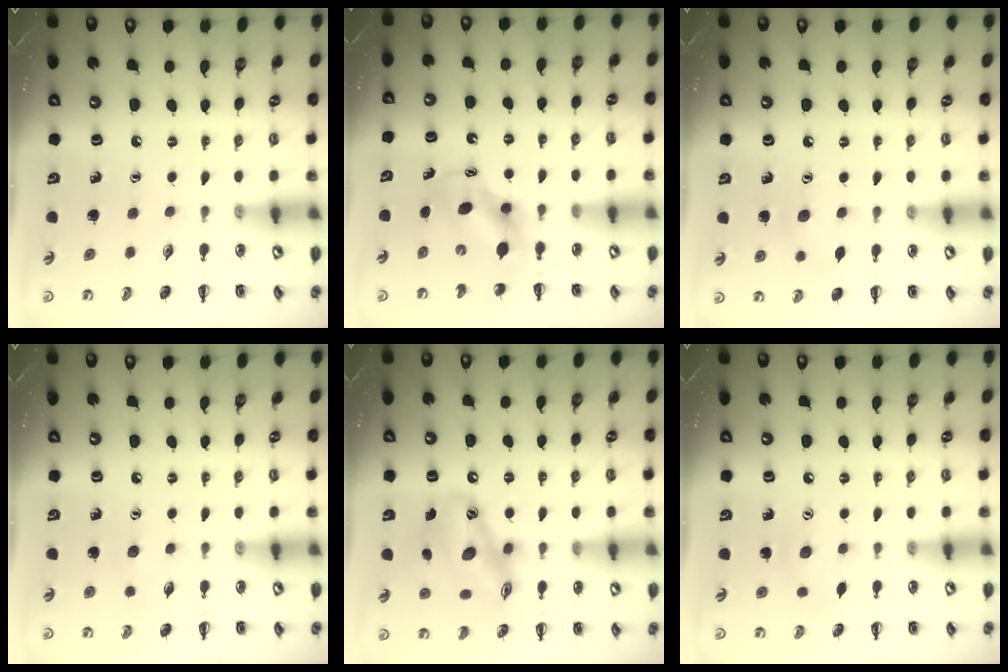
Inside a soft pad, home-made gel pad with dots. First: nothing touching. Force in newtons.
{"total": 6.7, "press": 6.6, "slide": 1.1}
{"total": 6.2, "press": 6.0, "slide": 1.4}
{"total": 3.1, "press": 3.0, "slide": 0.6}
{"total": 15.4, "press": 14.9, "slide": 3.9}
{"total": 4.8, "press": 4.6, "slide": 1.1}